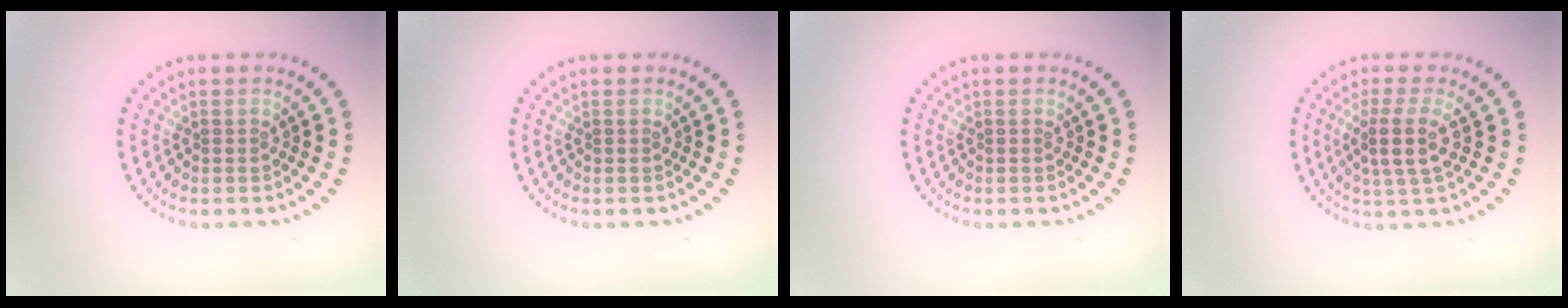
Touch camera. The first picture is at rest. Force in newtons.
{"total": 0.0}
{"total": 0.0}
{"total": 3.1, "press": 2.5, "slide": 1.9}